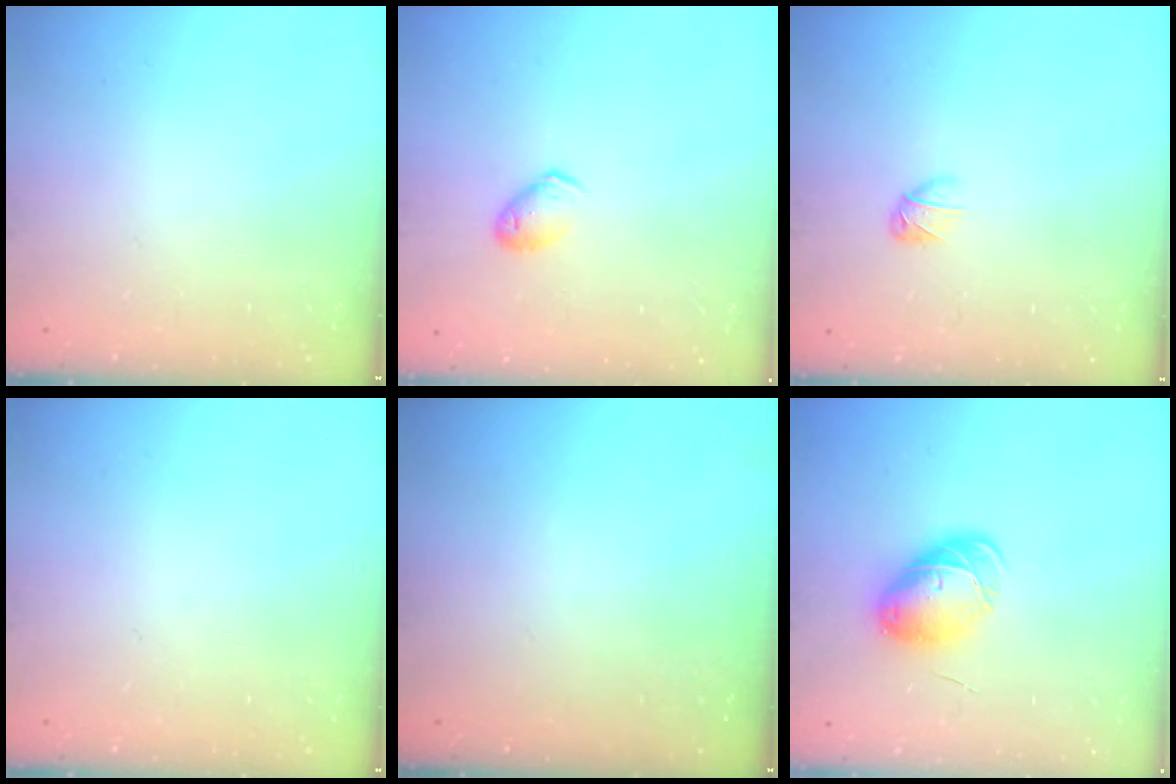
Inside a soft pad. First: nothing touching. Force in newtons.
{"total": 5.5, "press": 5.5, "slide": 0.5}
{"total": 3.6, "press": 3.5, "slide": 0.8}
{"total": 0.0}
{"total": 0.0}
{"total": 8.6, "press": 8.5, "slide": 1.5}